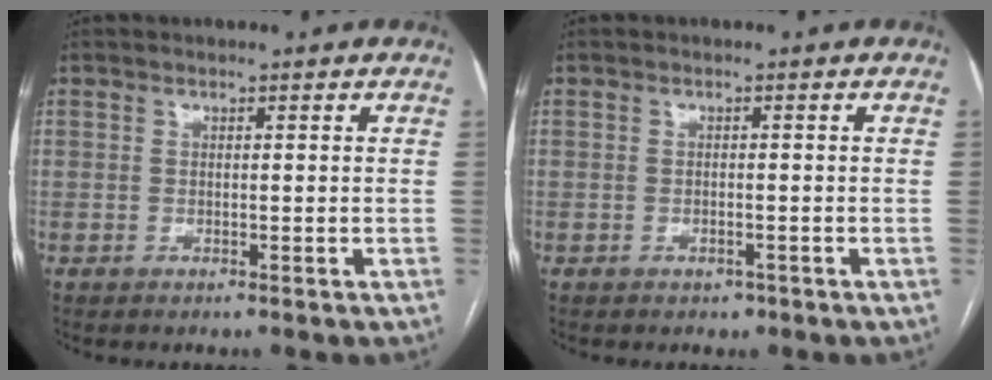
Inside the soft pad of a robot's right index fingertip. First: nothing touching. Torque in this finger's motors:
{"motor_torque": [0.22, 0.00, 0.08, 0.01]}